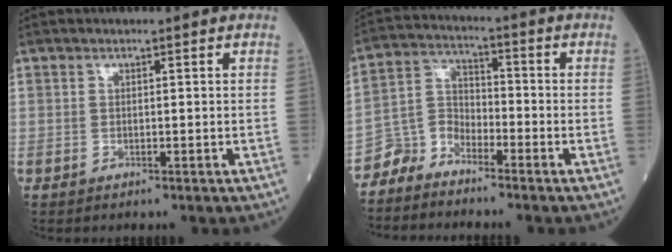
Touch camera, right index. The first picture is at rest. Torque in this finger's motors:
{"motor_torque": [-0.07, 0.03, -0.03, -0.02]}